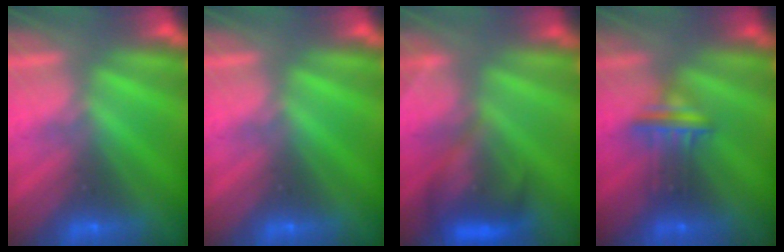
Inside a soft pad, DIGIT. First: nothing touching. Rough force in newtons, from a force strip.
{"total": 0.0}
{"total": 5.9}
{"total": 3.0}